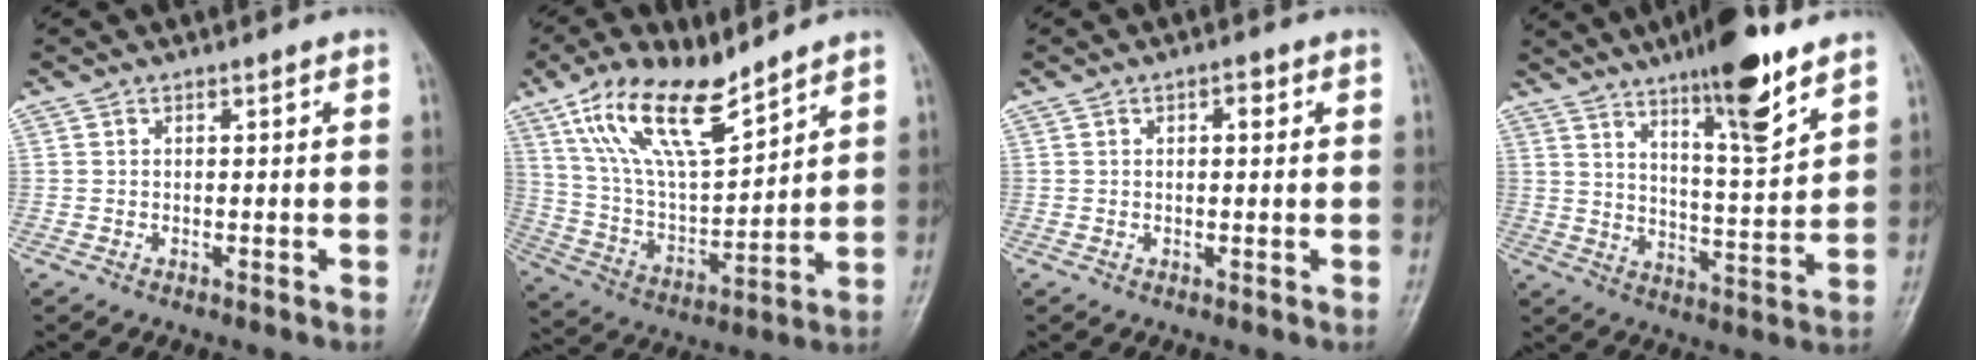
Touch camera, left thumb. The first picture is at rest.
{"total": 16.7, "force": [11.3, 5.7, 10.9], "torque": [-0.179, -0.049, 0.226]}
{"total": 1.8, "force": [0.6, 0.9, 1.5], "torque": [-0.017, 0.002, 0.006]}
{"total": 14.3, "force": [9.4, 2.7, 10.4], "torque": [-0.149, -0.057, 0.154]}